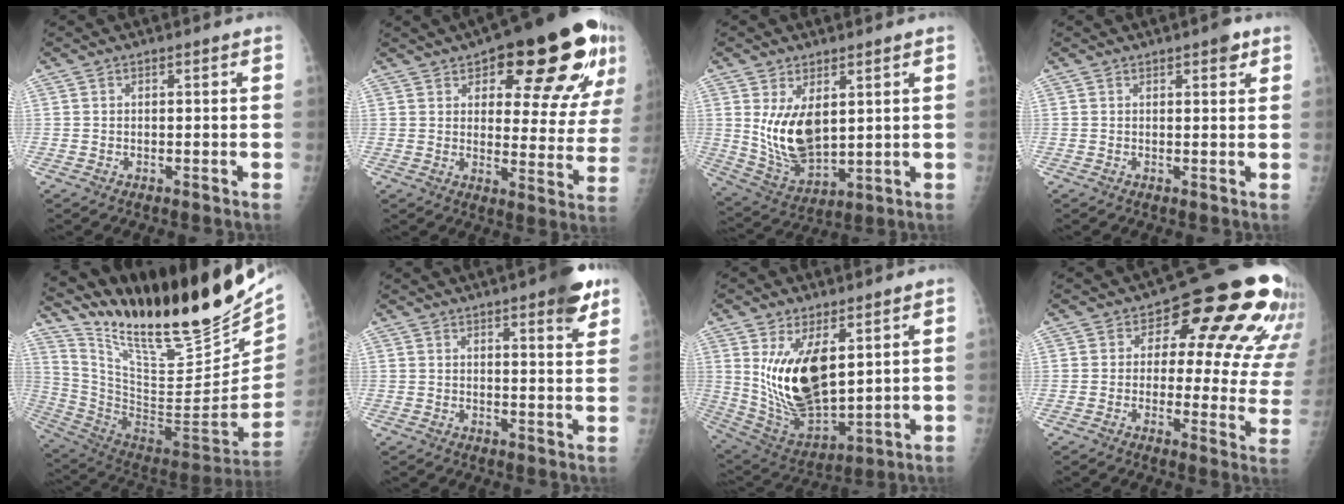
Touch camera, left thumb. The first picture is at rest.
{"total": 24.0, "force": [12.6, 8.5, 18.6], "torque": [-0.206, -0.027, 0.171]}
{"total": 11.2, "force": [3.0, 6.2, 8.9], "torque": [-0.147, -0.030, 0.077]}
{"total": 2.7, "force": [1.7, 0.9, 1.8], "torque": [-0.017, -0.007, 0.020]}
{"total": 33.7, "force": [23.9, 9.4, 21.9], "torque": [-0.325, -0.102, 0.388]}
{"total": 8.9, "force": [5.6, 1.9, 6.7], "torque": [-0.071, -0.024, 0.068]}
{"total": 16.1, "force": [4.9, 7.8, 13.2], "torque": [-0.219, -0.033, 0.118]}
{"total": 19.2, "force": [8.4, 10.0, 14.1], "torque": [-0.112, -0.027, 0.084]}